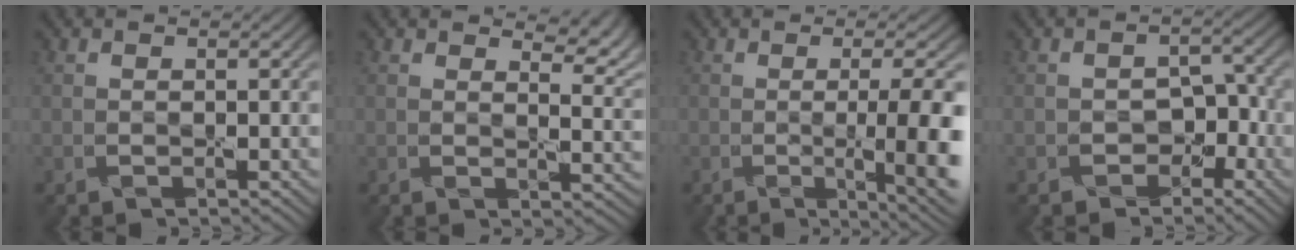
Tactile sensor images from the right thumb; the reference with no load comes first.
{"total": 6.6, "force": [5.0, 1.8, 4.0], "torque": [-0.057, 0.005, 0.072]}
{"total": 9.6, "force": [-1.6, 2.4, 9.1], "torque": [-0.109, -0.003, -0.021]}
{"total": 3.3, "force": [-2.1, 2.3, 1.1], "torque": [-0.006, 0.009, -0.033]}